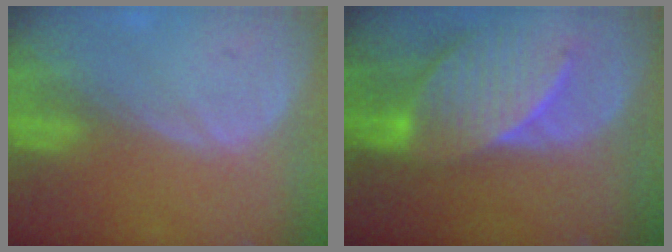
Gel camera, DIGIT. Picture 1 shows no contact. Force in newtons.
{"total": 8.9, "press": 8.7, "slide": 2.0}